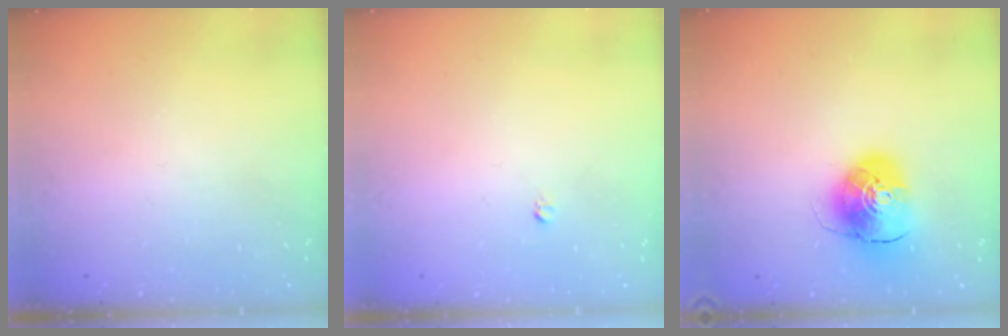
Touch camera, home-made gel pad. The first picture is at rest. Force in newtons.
{"total": 2.5, "press": 2.5, "slide": 0.2}
{"total": 9.8, "press": 9.7, "slide": 1.4}